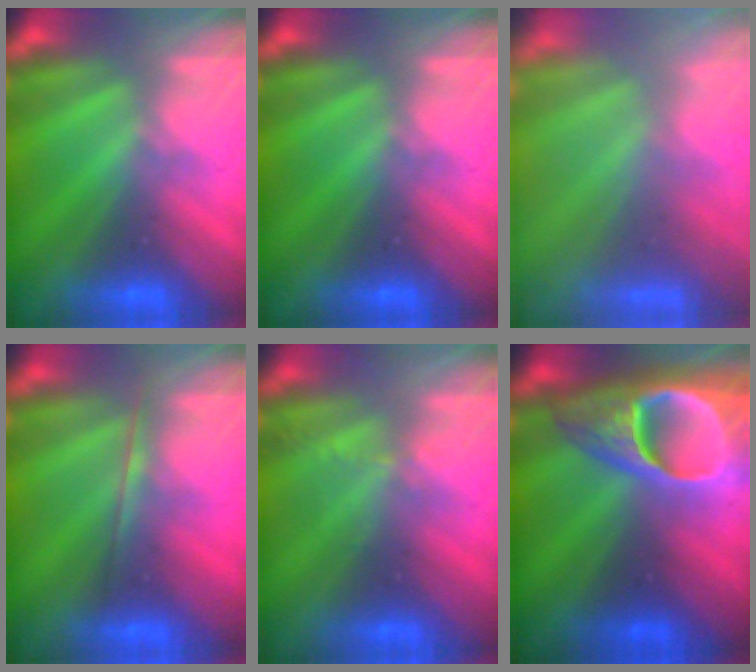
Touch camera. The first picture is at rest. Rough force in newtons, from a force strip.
{"total": 0.0}
{"total": 5.9}
{"total": 1.7}
{"total": 2.1}
{"total": 9.1}